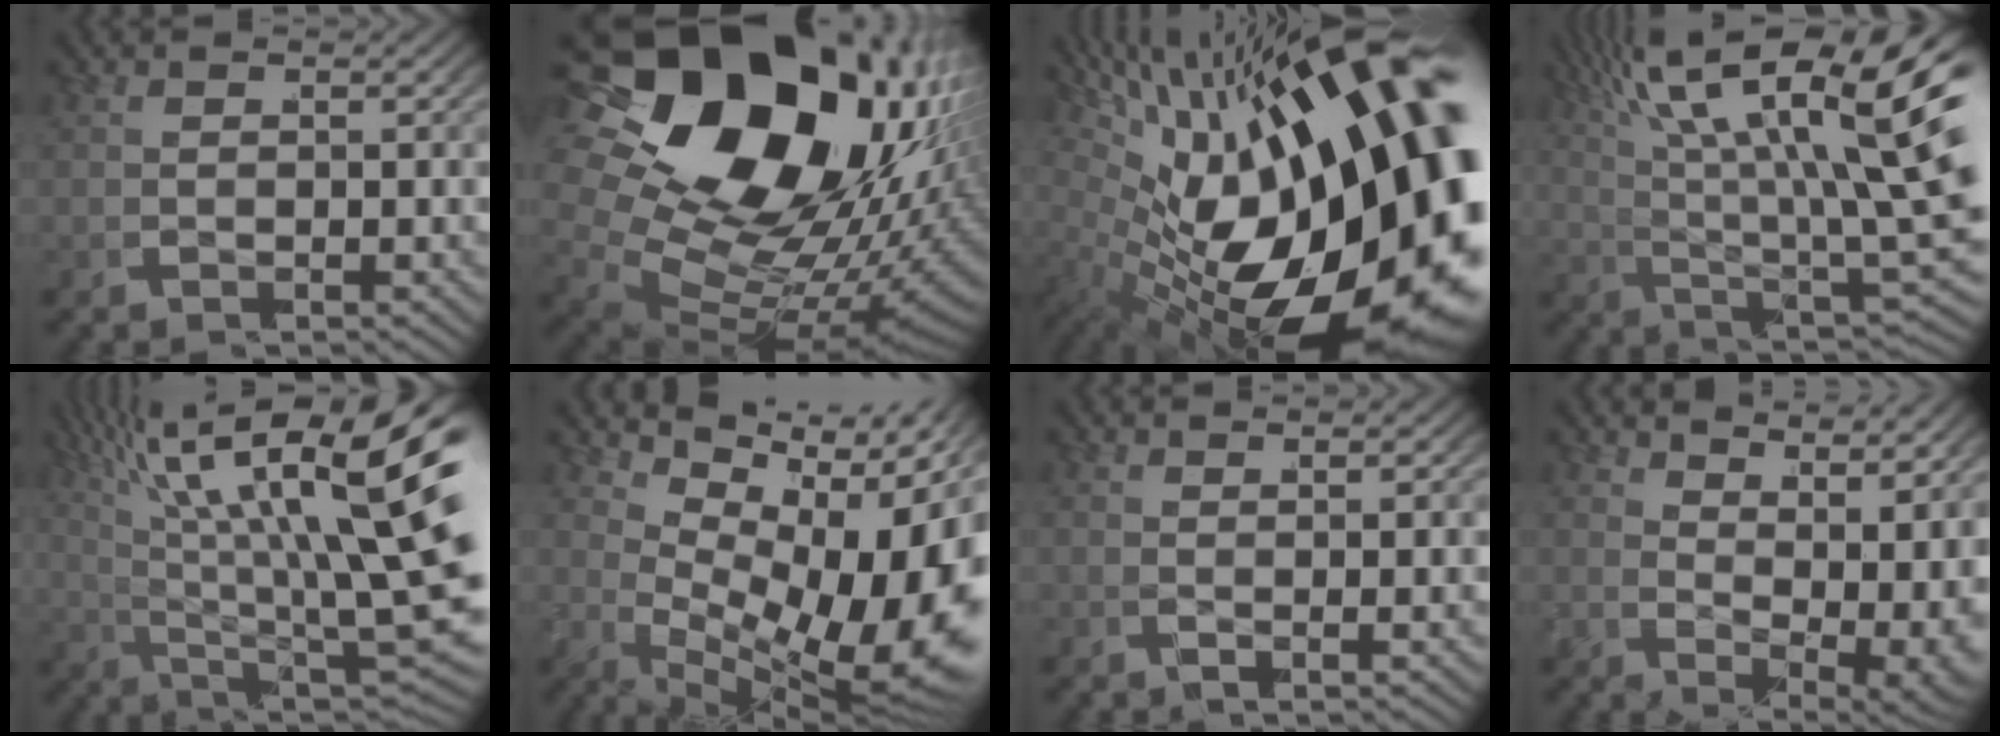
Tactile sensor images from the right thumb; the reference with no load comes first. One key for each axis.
{"total": 27.3, "fx": 0.2, "fy": 18.5, "fz": 20.0, "tx": -0.367, "ty": -0.052, "tz": 0.010}
{"total": 27.7, "fx": -2.4, "fy": 16.2, "fz": 22.4, "tx": -0.365, "ty": -0.073, "tz": -0.001}
{"total": 13.7, "fx": 3.0, "fy": 6.8, "fz": 11.6, "tx": -0.194, "ty": -0.021, "tz": 0.050}
{"total": 14.1, "fx": 1.7, "fy": 7.7, "fz": 11.6, "tx": -0.190, "ty": -0.035, "tz": 0.036}
{"total": 17.9, "fx": 0.2, "fy": 11.3, "fz": 13.9, "tx": -0.206, "ty": -0.022, "tz": 0.008}
{"total": 1.2, "fx": 0.7, "fy": -0.2, "fz": 0.9, "tx": -0.015, "ty": 0.002, "tz": 0.009}
{"total": 5.9, "fx": 1.7, "fy": 2.9, "fz": 4.9, "tx": -0.086, "ty": -0.023, "tz": 0.040}